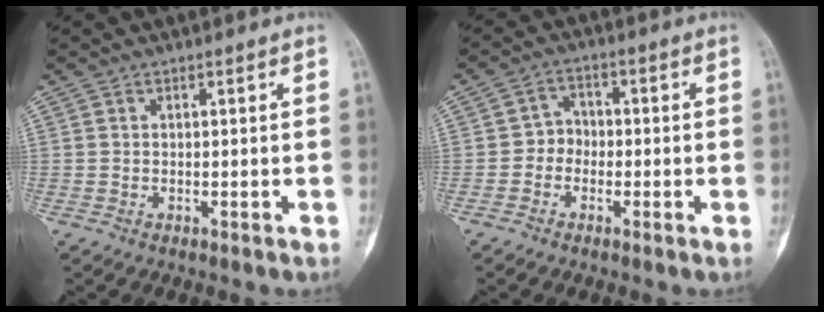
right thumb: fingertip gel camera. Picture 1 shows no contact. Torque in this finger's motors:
{"motor_torque": [-0.59, -0.06, 0.13, 0.11, -0.11]}